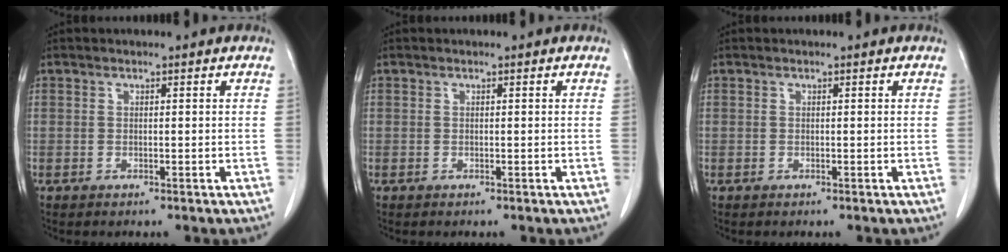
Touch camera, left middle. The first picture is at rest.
{"total": 0.0}
{"total": 0.0}